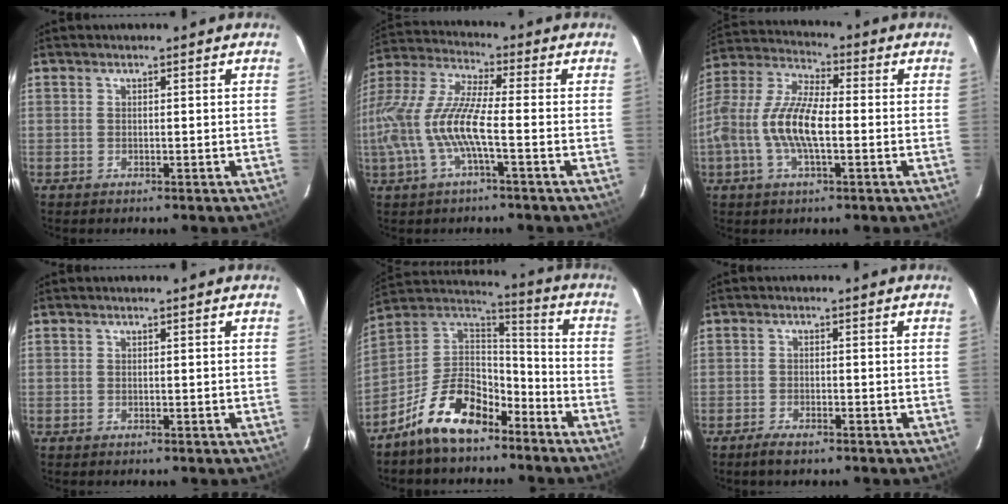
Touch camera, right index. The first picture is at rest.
{"total": 14.7, "force": [-3.3, 2.8, 14.0], "torque": [-0.285, -0.005, -0.063]}
{"total": 13.6, "force": [-2.5, 4.8, 12.5], "torque": [-0.258, 0.003, -0.052]}
{"total": 0.0}
{"total": 16.4, "force": [-10.6, 8.4, 9.2], "torque": [-0.198, 0.035, -0.183]}
{"total": 3.1, "force": [-2.5, 0.7, 1.7], "torque": [-0.047, -0.005, -0.048]}